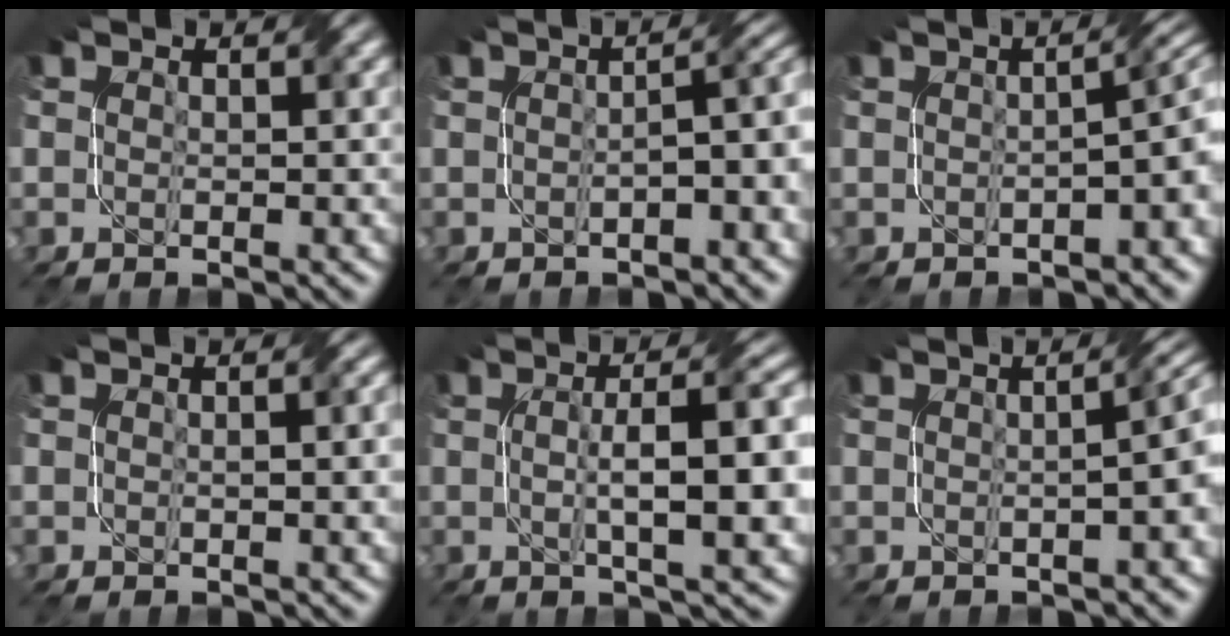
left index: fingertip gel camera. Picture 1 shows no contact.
{"total": 4.4, "force": [-0.9, 1.3, 4.1], "torque": [-0.046, 0.013, -0.012]}
{"total": 5.1, "force": [-0.9, 1.7, 4.7], "torque": [-0.043, 0.006, -0.015]}
{"total": 2.2, "force": [0.2, 0.8, 2.0], "torque": [-0.028, 0.003, 0.004]}
{"total": 9.1, "force": [0.5, 2.3, 8.8], "torque": [-0.119, 0.014, 0.006]}
{"total": 5.9, "force": [0.3, 2.7, 5.2], "torque": [-0.019, 0.023, -0.009]}